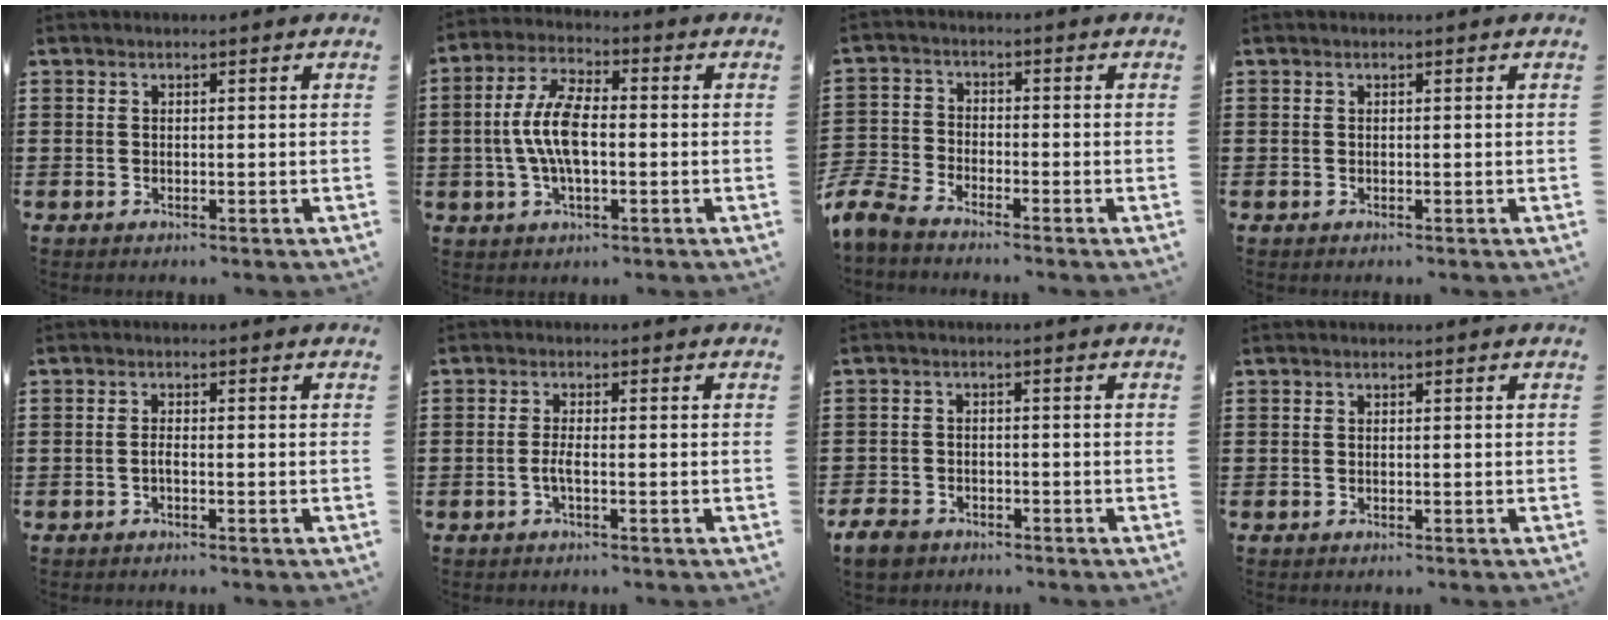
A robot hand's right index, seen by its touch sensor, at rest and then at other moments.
{"total": 8.1, "force": [-0.7, 3.1, 7.5], "torque": [-0.169, -0.005, -0.019]}
{"total": 4.7, "force": [-4.5, 0.5, 1.1], "torque": [-0.056, -0.011, -0.099]}
{"total": 0.0}
{"total": 1.2, "force": [-0.7, 0.1, 1.0], "torque": [-0.026, -0.004, -0.015]}
{"total": 2.1, "force": [-0.9, 0.2, 1.9], "torque": [-0.048, -0.005, -0.021]}
{"total": 2.9, "force": [-2.5, 1.1, 0.8], "torque": [-0.032, 0.000, -0.056]}
{"total": 0.0}